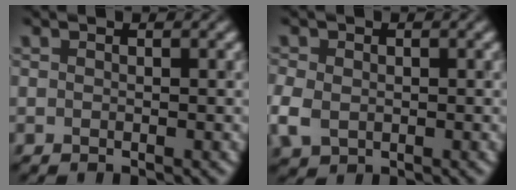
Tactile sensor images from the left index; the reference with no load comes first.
{"total": 3.2, "force": [-0.5, 2.6, 1.8], "torque": [-0.051, -0.006, -0.010]}